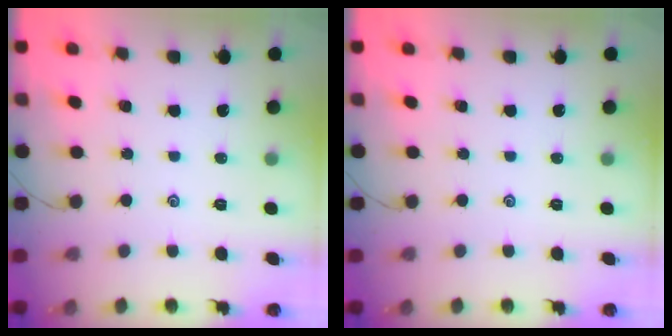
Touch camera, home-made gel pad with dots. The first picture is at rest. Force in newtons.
{"total": 0.0}